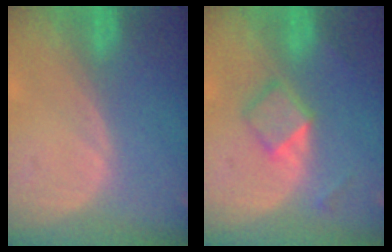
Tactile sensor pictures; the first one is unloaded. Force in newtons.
{"total": 4.3, "press": 4.3, "slide": 0.4}